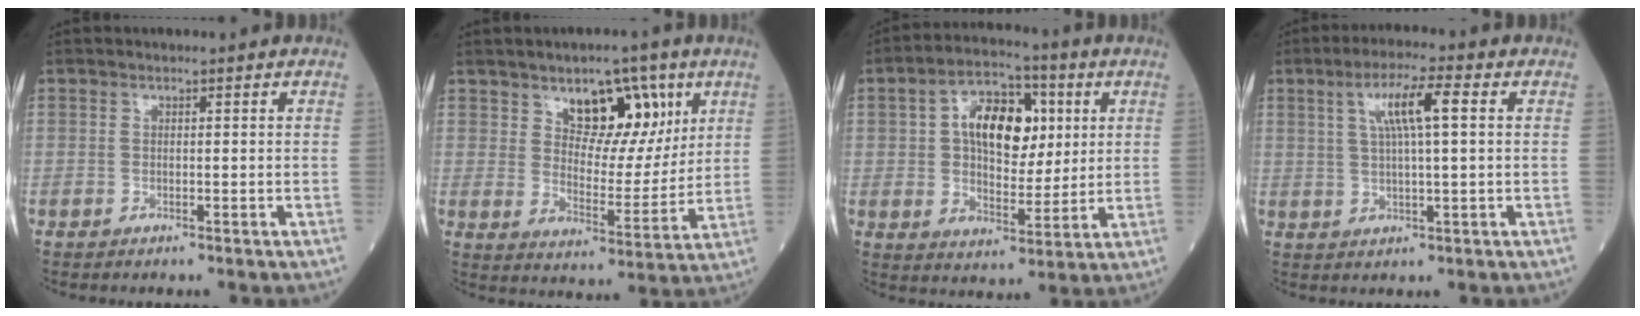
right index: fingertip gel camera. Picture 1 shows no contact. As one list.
[{"total": 10.3, "force": [5.6, 5.2, 6.9], "torque": [-0.097, 0.003, 0.095]}, {"total": 12.1, "force": [3.0, 6.6, 9.7], "torque": [-0.167, 0.024, 0.049]}, {"total": 7.2, "force": [2.1, 0.6, 6.8], "torque": [-0.127, 0.012, 0.039]}]